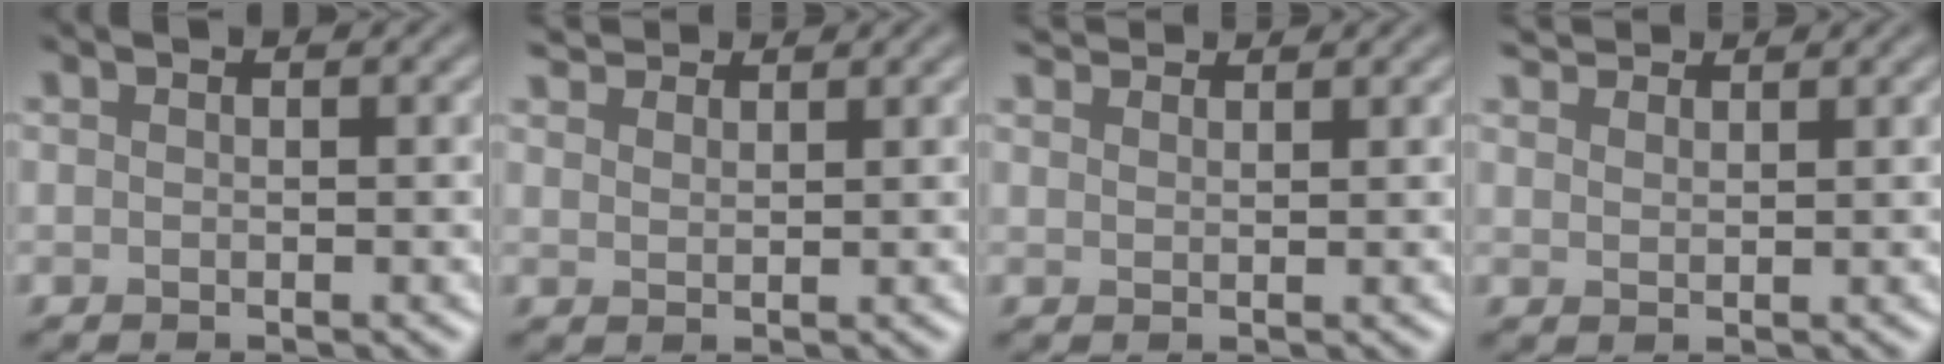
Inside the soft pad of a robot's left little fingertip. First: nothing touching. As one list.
[{"total": 3.2, "force": [3.0, 0.8, 0.8], "torque": [-0.021, 0.008, 0.053]}, {"total": 2.9, "force": [2.8, 0.3, 0.6], "torque": [-0.015, 0.007, 0.044]}, {"total": 2.9, "force": [2.8, 0.5, 0.7], "torque": [-0.017, 0.008, 0.048]}]